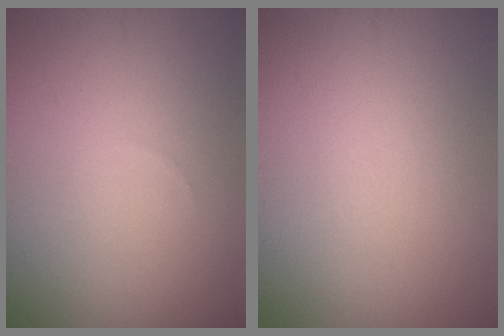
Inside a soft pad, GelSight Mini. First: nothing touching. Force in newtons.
{"total": 0.0}